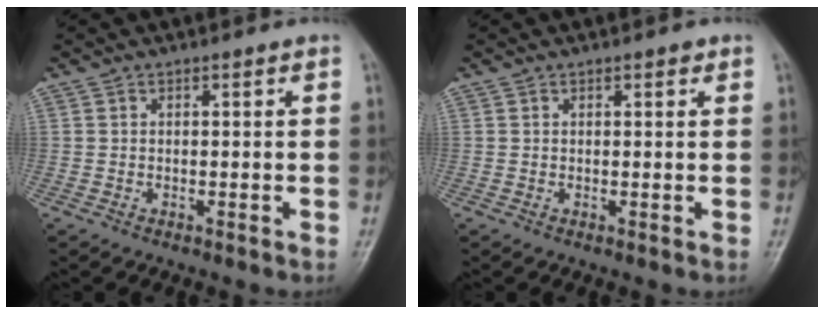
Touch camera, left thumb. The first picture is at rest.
{"total": 1.2, "force": [0.7, 0.5, 0.8], "torque": [-0.007, -0.001, 0.007]}